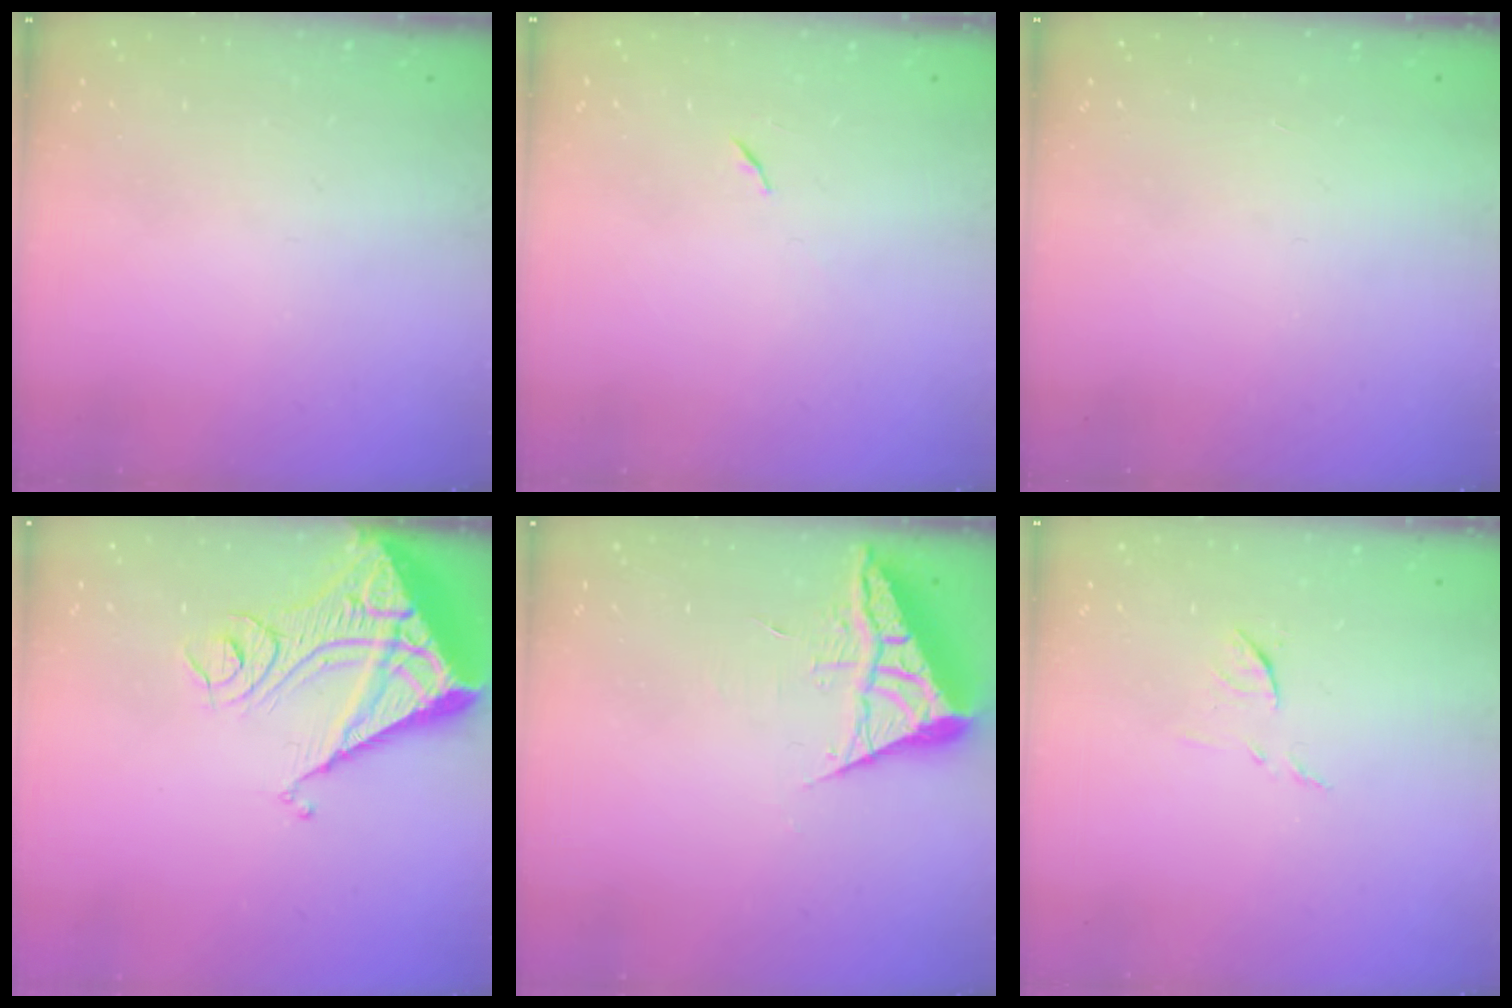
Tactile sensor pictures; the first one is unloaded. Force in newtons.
{"total": 5.3, "press": 4.8, "slide": 2.2}
{"total": 1.5, "press": 1.5, "slide": 0.1}
{"total": 13.8, "press": 13.7, "slide": 1.9}
{"total": 7.3, "press": 7.3, "slide": 0.5}
{"total": 6.7, "press": 6.7, "slide": 0.5}